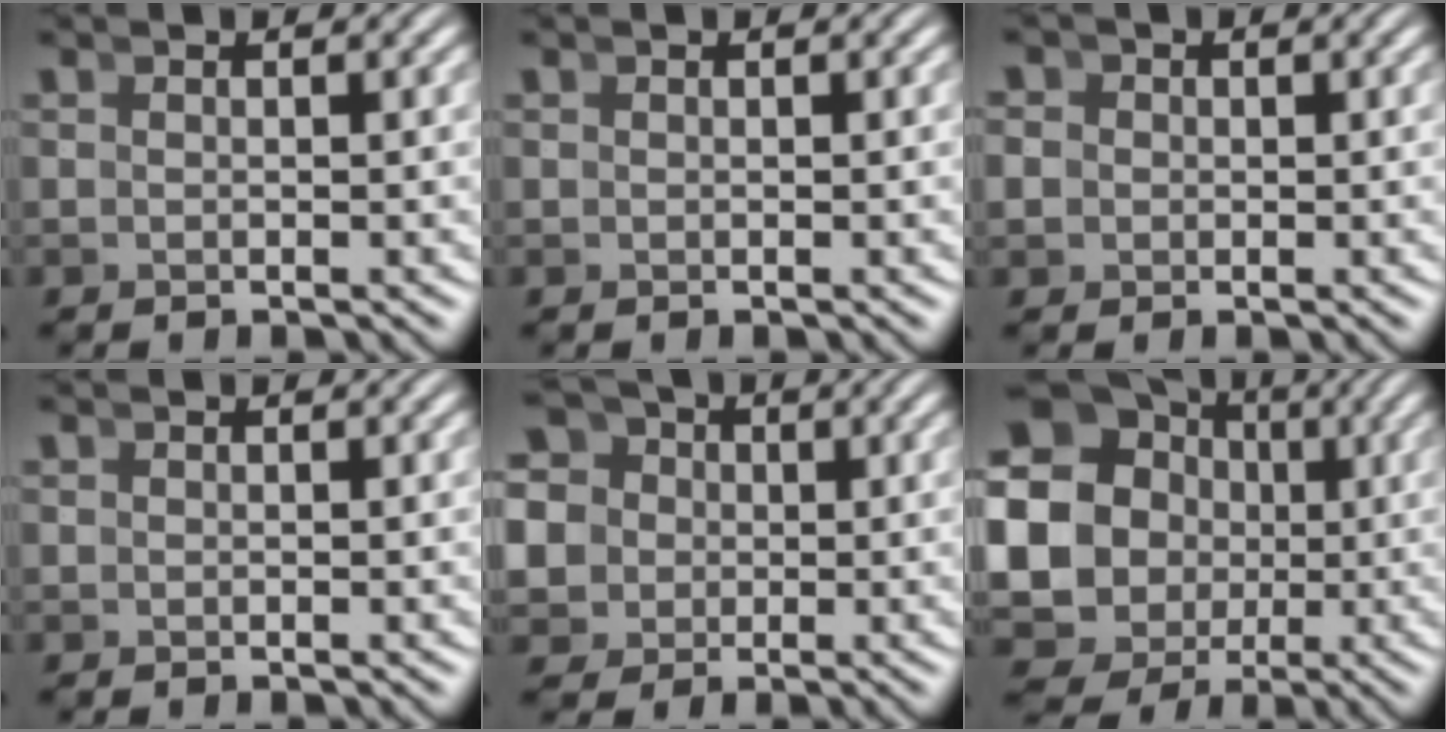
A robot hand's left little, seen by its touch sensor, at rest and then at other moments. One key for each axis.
{"total": 0.0}
{"total": 3.4, "fx": -0.1, "fy": 3.2, "fz": 1.0, "tx": -0.024, "ty": -0.002, "tz": -0.007}
{"total": 0.0}
{"total": 11.7, "fx": 0.9, "fy": 10.5, "fz": 5.0, "tx": -0.126, "ty": -0.023, "tz": 0.007}
{"total": 17.2, "fx": -0.1, "fy": 15.6, "fz": 7.2, "tx": -0.197, "ty": -0.053, "tz": -0.007}